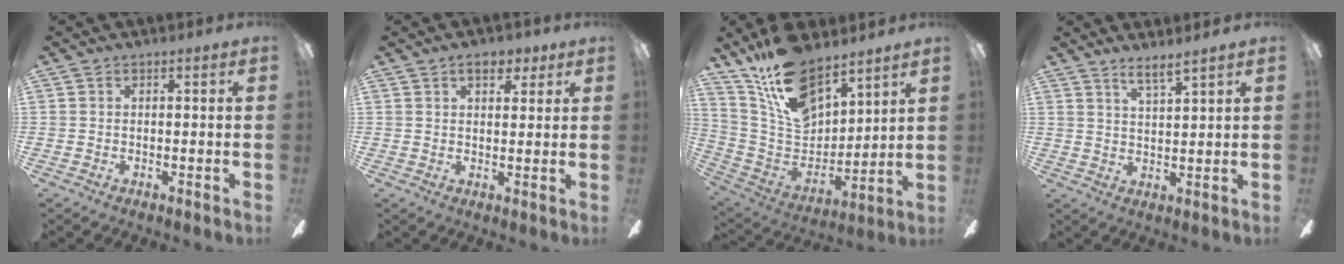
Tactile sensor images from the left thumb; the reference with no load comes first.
{"total": 5.1, "force": [3.3, 2.5, 3.0], "torque": [-0.033, -0.009, 0.053]}
{"total": 17.9, "force": [13.2, 8.3, 8.7], "torque": [-0.174, -0.073, 0.244]}
{"total": 4.0, "force": [3.6, -0.5, 1.5], "torque": [-0.039, -0.022, 0.064]}